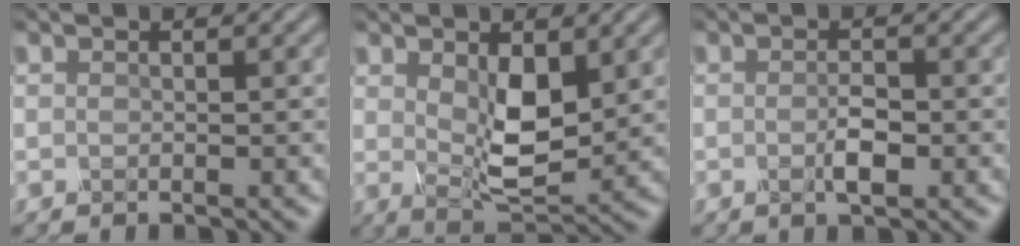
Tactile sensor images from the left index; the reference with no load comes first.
{"total": 4.4, "force": [1.1, 2.0, 3.7], "torque": [-0.077, -0.004, 0.027]}
{"total": 1.5, "force": [-0.4, 0.3, 1.4], "torque": [-0.033, 0.005, -0.008]}